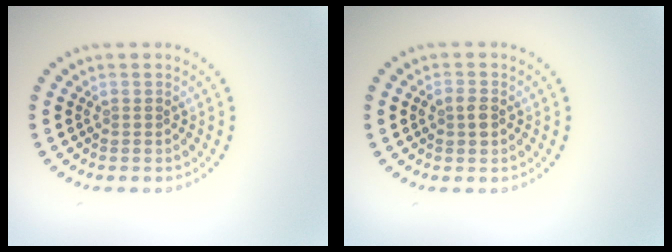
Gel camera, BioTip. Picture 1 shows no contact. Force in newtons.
{"total": 1.5, "press": 1.4, "slide": 0.3}